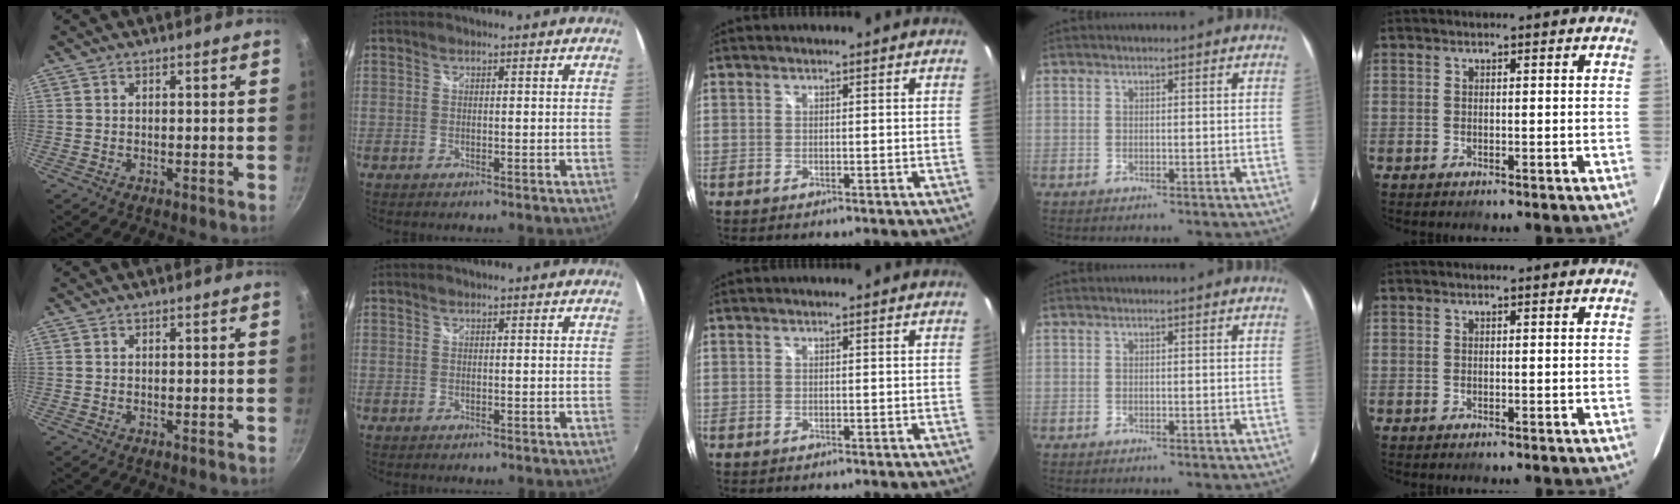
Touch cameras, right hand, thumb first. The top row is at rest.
{}